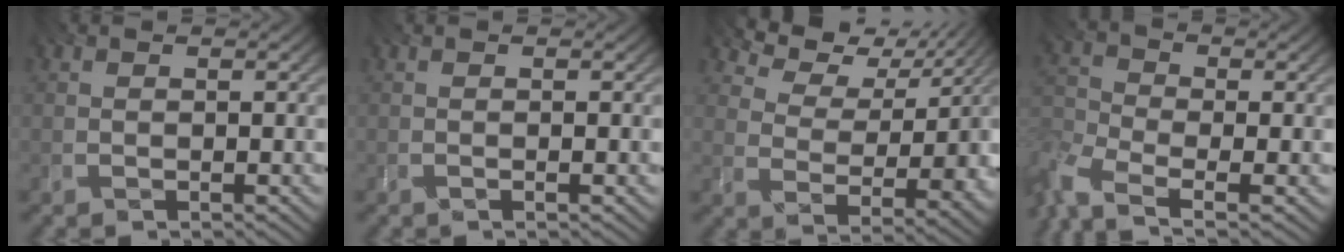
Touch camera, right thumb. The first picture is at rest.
{"total": 0.5, "force": [-0.1, -0.1, 0.5], "torque": [-0.004, 0.001, -0.012]}
{"total": 7.8, "force": [4.8, 4.1, 4.6], "torque": [-0.091, -0.001, 0.083]}
{"total": 6.6, "force": [-5.1, 2.5, 3.5], "torque": [-0.084, -0.015, -0.117]}